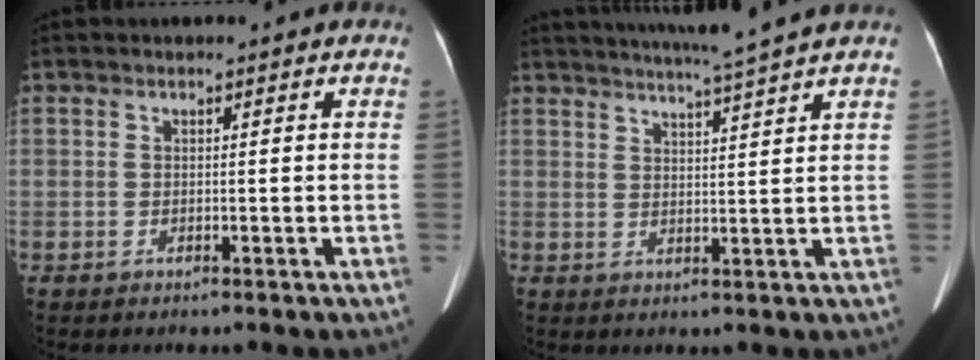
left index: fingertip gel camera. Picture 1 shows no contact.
{"total": 8.7, "force": [7.6, -1.8, 3.8], "torque": [-0.059, 0.002, 0.107]}